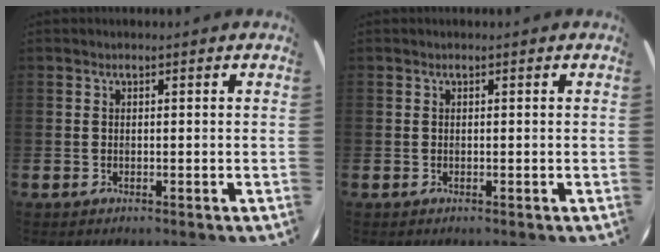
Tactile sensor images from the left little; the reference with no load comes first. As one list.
[{"total": 0.0}]